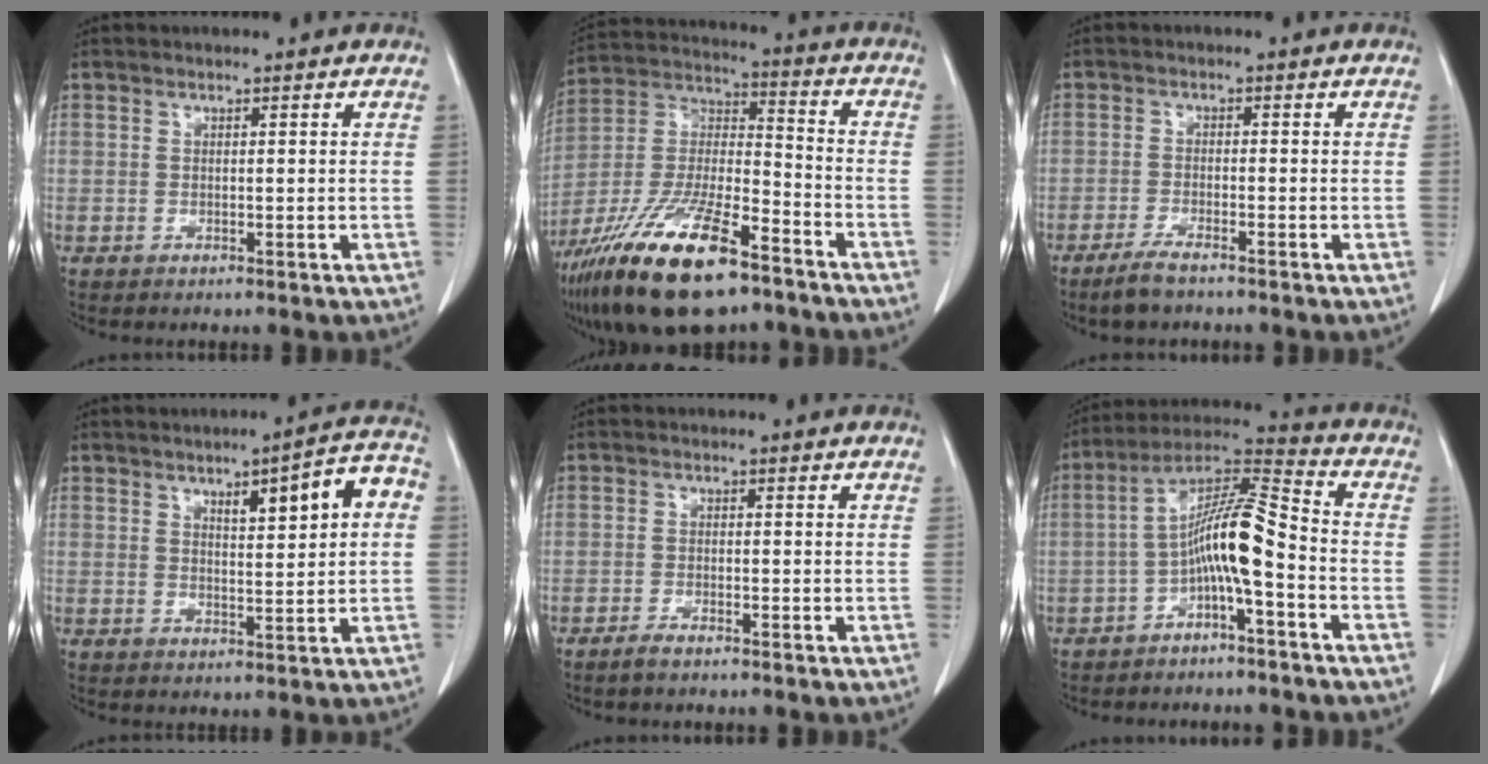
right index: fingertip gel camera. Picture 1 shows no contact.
{"total": 21.6, "force": [-14.3, 5.5, 15.2], "torque": [-0.316, -0.023, -0.257]}
{"total": 3.7, "force": [-2.9, 0.5, 2.1], "torque": [-0.049, -0.006, -0.054]}
{"total": 8.6, "force": [2.4, 1.6, 8.1], "torque": [-0.111, 0.023, 0.034]}
{"total": 1.8, "force": [-1.5, 0.2, 0.9], "torque": [-0.024, -0.003, -0.029]}
{"total": 10.2, "force": [-3.1, 0.9, 9.7], "torque": [-0.180, 0.032, -0.058]}